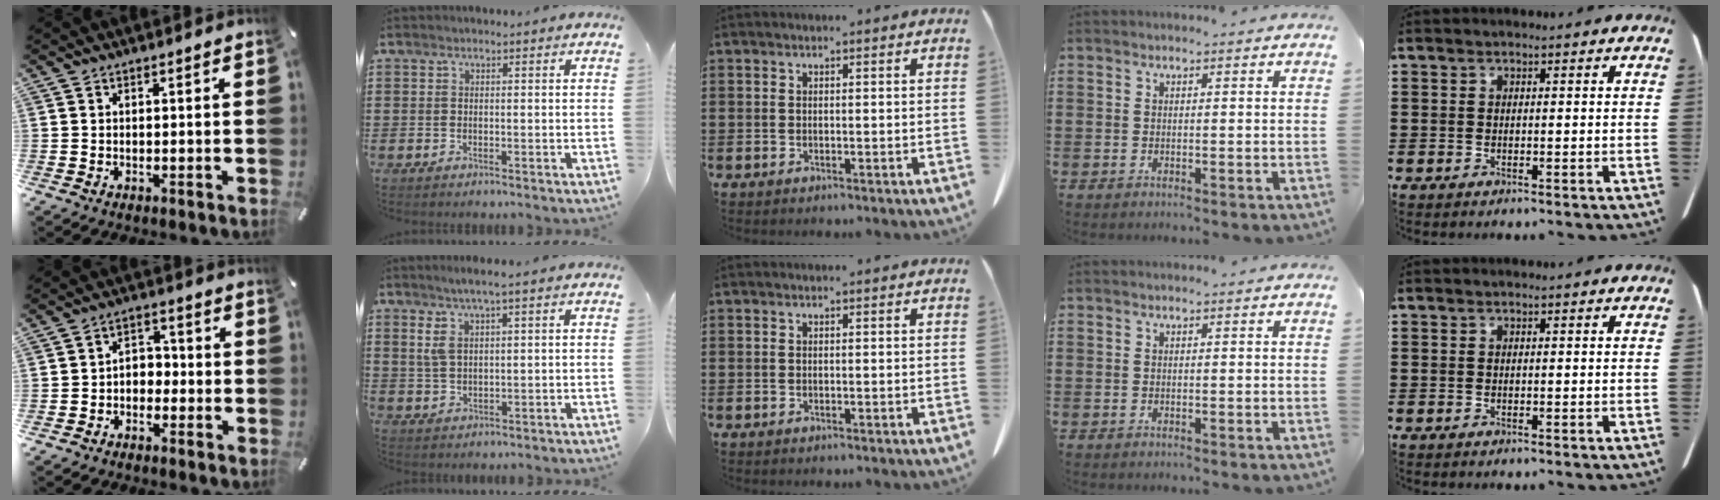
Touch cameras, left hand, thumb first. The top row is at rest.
{"thumb": {"total": 3.9, "force": [-2.3, 2.8, 1.2], "torque": [-0.023, 0.015, -0.047]}, "index": {"total": 4.7, "force": [2.1, 1.4, 4.0], "torque": [-0.088, 0.002, 0.034]}}